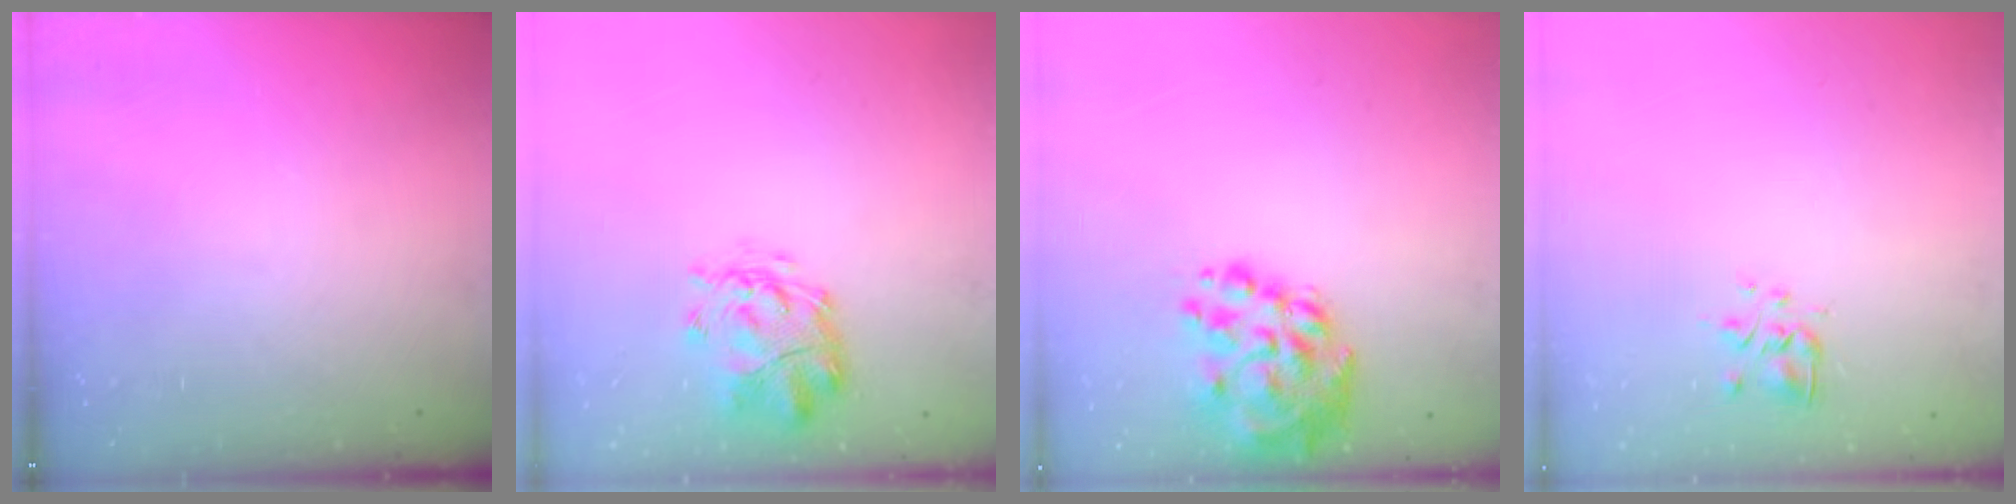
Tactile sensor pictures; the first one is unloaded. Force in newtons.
{"total": 3.9, "press": 3.5, "slide": 1.7}
{"total": 11.5, "press": 10.8, "slide": 3.7}
{"total": 3.0, "press": 2.9, "slide": 0.8}